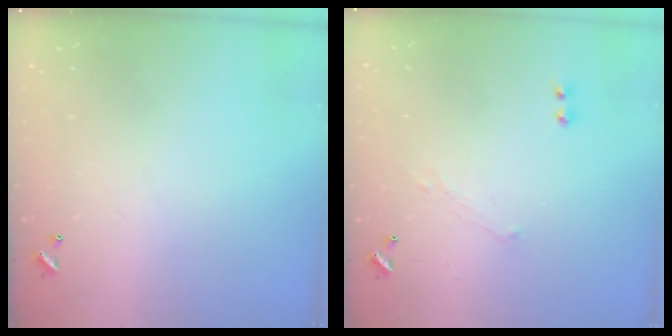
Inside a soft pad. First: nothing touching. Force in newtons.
{"total": 1.0, "press": 0.9, "slide": 0.5}